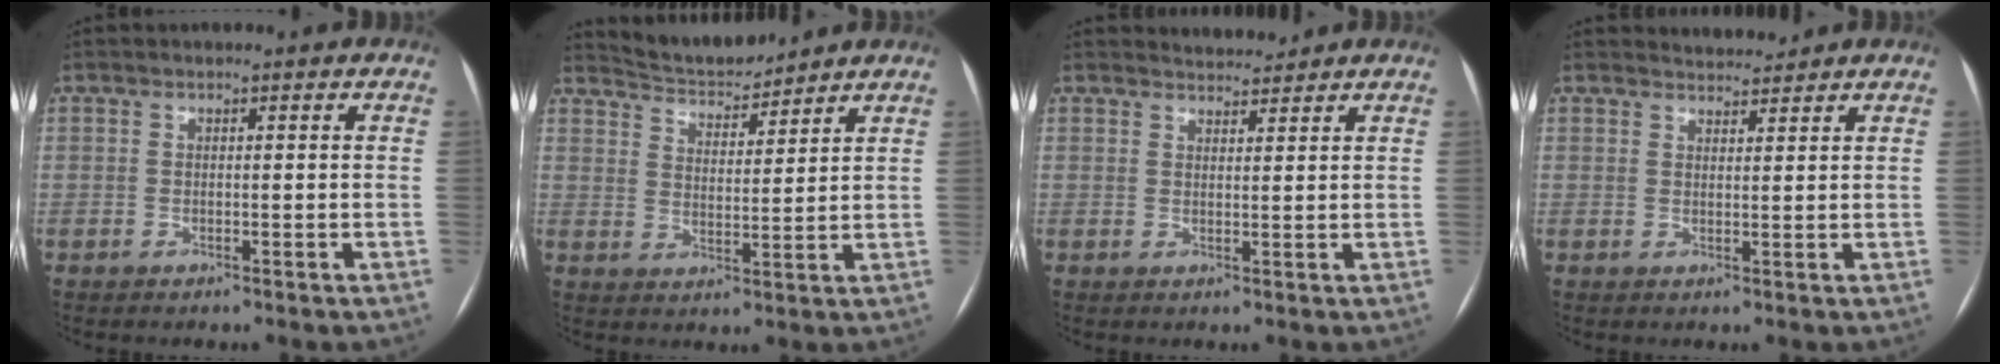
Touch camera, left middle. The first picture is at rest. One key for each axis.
{"total": 6.7, "fx": 6.7, "fy": 0.4, "fz": 0.4, "tx": -0.017, "ty": 0.008, "tz": 0.124}
{"total": 2.5, "fx": 2.5, "fy": 0.2, "fz": -0.2, "tx": -0.004, "ty": 0.005, "tz": 0.045}
{"total": 2.5, "fx": 2.5, "fy": 0.2, "fz": -0.2, "tx": -0.004, "ty": 0.006, "tz": 0.045}